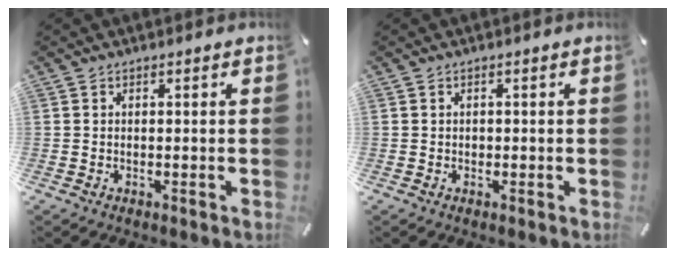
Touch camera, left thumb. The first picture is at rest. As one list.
[{"total": 0.6, "force": [-0.1, 0.5, 0.2], "torque": [-0.004, 0.004, -0.003]}]